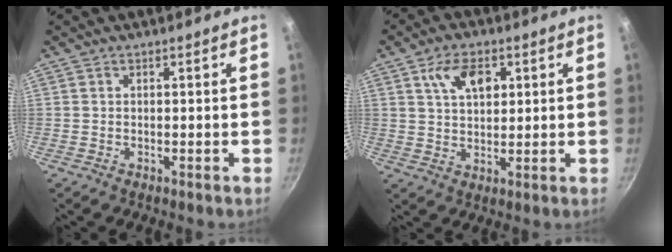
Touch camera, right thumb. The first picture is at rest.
{"total": 7.9, "force": [3.0, 4.7, 5.6], "torque": [-0.082, -0.004, 0.049]}